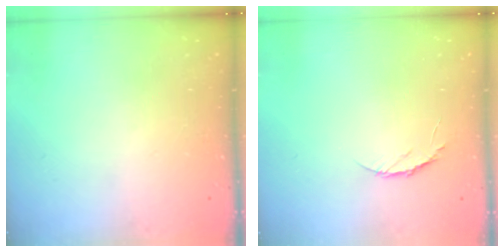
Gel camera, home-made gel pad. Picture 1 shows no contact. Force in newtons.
{"total": 4.7, "press": 4.6, "slide": 0.4}